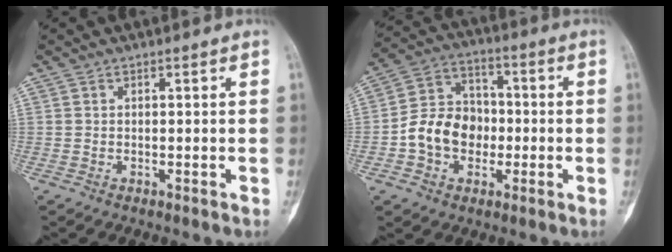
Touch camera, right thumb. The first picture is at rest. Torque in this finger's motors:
{"motor_torque": [0.04, 0.04, 0.40, -0.40, 0.08]}